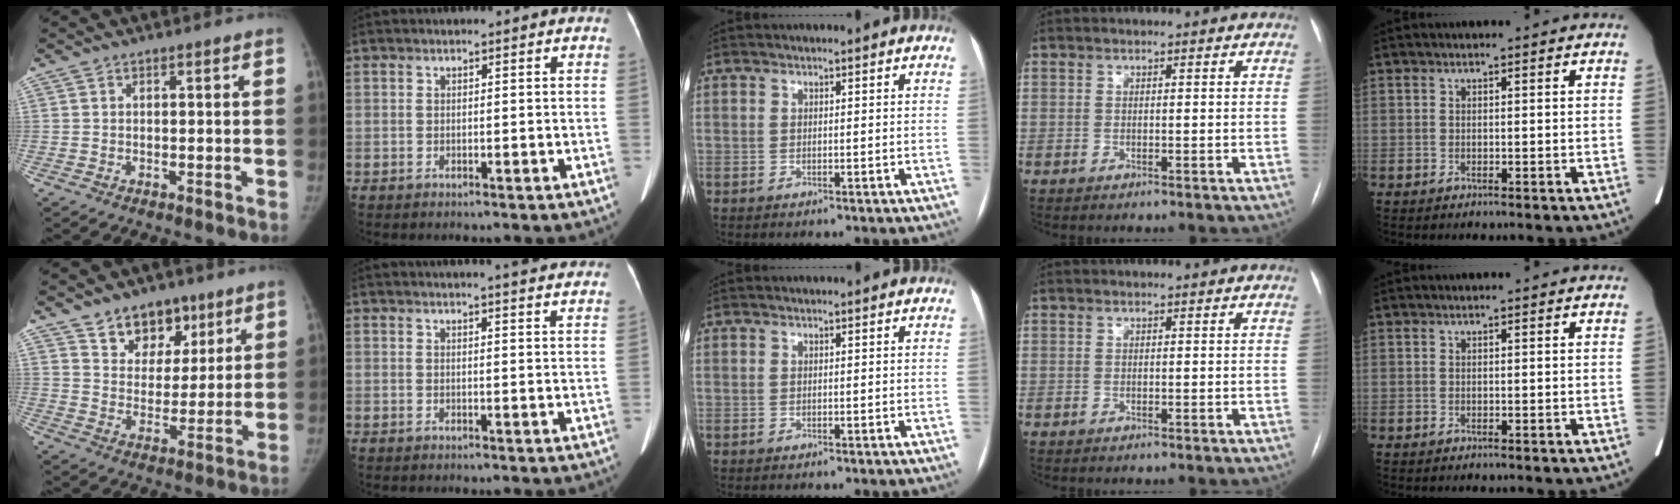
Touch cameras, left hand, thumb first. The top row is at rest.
{"thumb": {"total": 10.7, "force": [6.9, 7.2, 3.9], "torque": [-0.016, -0.036, 0.116]}, "index": {"total": 11.2, "force": [10.2, 0.7, 4.5], "torque": [-0.051, -0.004, 0.099]}}